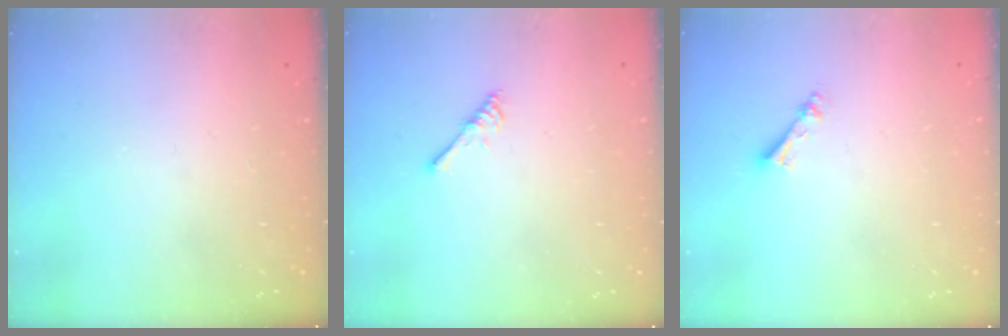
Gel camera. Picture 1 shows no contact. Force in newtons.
{"total": 2.9, "press": 2.9, "slide": 0.5}
{"total": 2.4, "press": 2.4, "slide": 0.4}